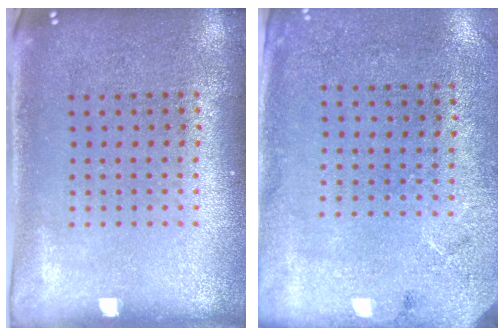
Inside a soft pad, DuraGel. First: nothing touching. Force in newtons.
{"total": 2.7, "press": 2.2, "slide": 1.7}